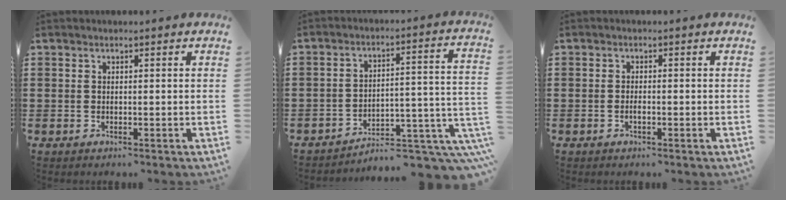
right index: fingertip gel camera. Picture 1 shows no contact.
{"total": 6.0, "force": [-5.1, 1.3, 2.8], "torque": [-0.042, -0.002, -0.099]}
{"total": 1.0, "force": [-0.4, 0.3, 0.8], "torque": [-0.018, -0.001, -0.006]}